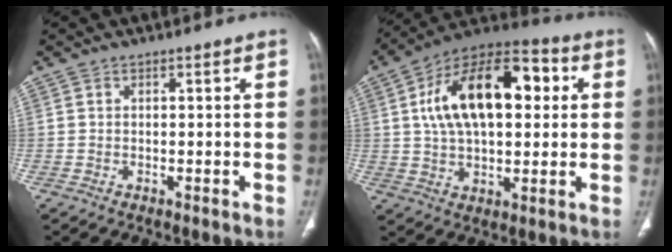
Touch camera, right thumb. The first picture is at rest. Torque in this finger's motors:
{"motor_torque": [2.45, 2.55, 0.93, -0.48, 0.18]}